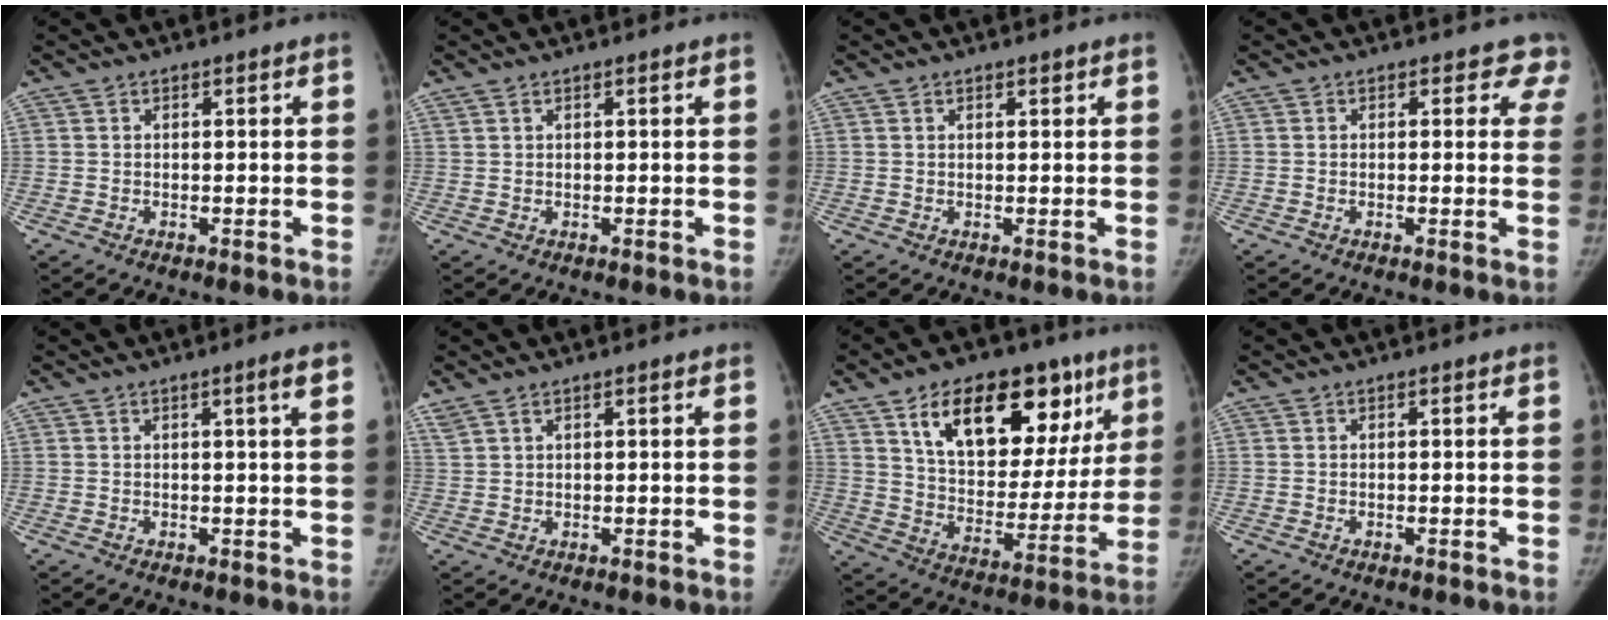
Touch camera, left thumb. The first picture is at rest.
{"total": 0.9, "force": [0.7, 0.3, 0.5], "torque": [-0.012, 0.004, 0.016]}
{"total": 0.8, "force": [0.6, 0.4, 0.3], "torque": [0.004, -0.008, 0.008]}
{"total": 4.2, "force": [3.4, 2.4, 0.7], "torque": [0.034, -0.012, 0.013]}
{"total": 2.8, "force": [1.2, -0.3, 2.5], "torque": [-0.040, -0.004, 0.019]}
{"total": 2.4, "force": [1.9, 0.7, 1.3], "torque": [-0.035, 0.011, 0.045]}
{"total": 24.7, "force": [12.4, 13.7, 16.4], "torque": [-0.192, -0.023, 0.201]}
{"total": 0.0}